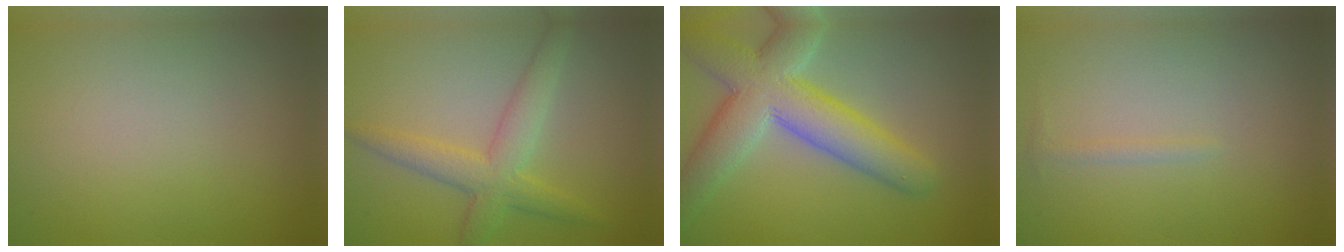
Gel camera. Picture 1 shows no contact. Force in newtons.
{"total": 4.2, "press": 4.2, "slide": 0.1}
{"total": 8.8, "press": 8.8, "slide": 0.6}
{"total": 0.7, "press": 0.7, "slide": 0.0}